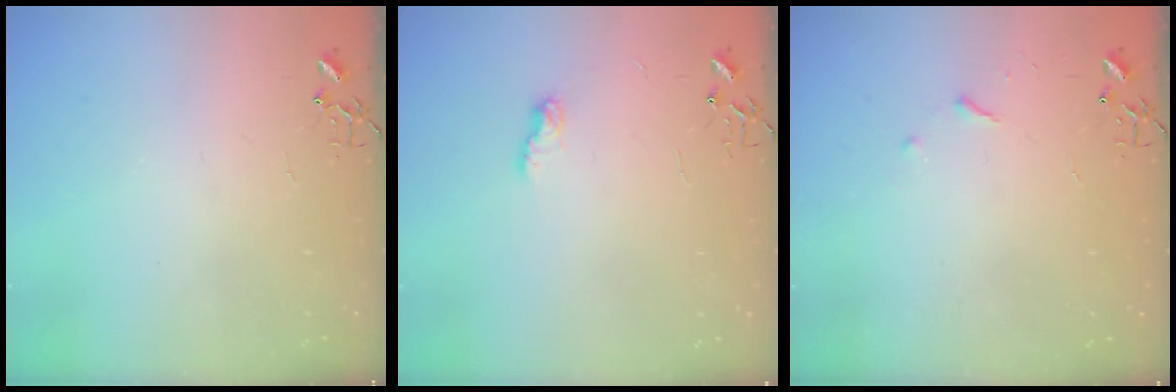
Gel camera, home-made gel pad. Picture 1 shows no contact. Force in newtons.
{"total": 6.3, "press": 6.3, "slide": 0.1}
{"total": 3.4, "press": 3.3, "slide": 0.6}